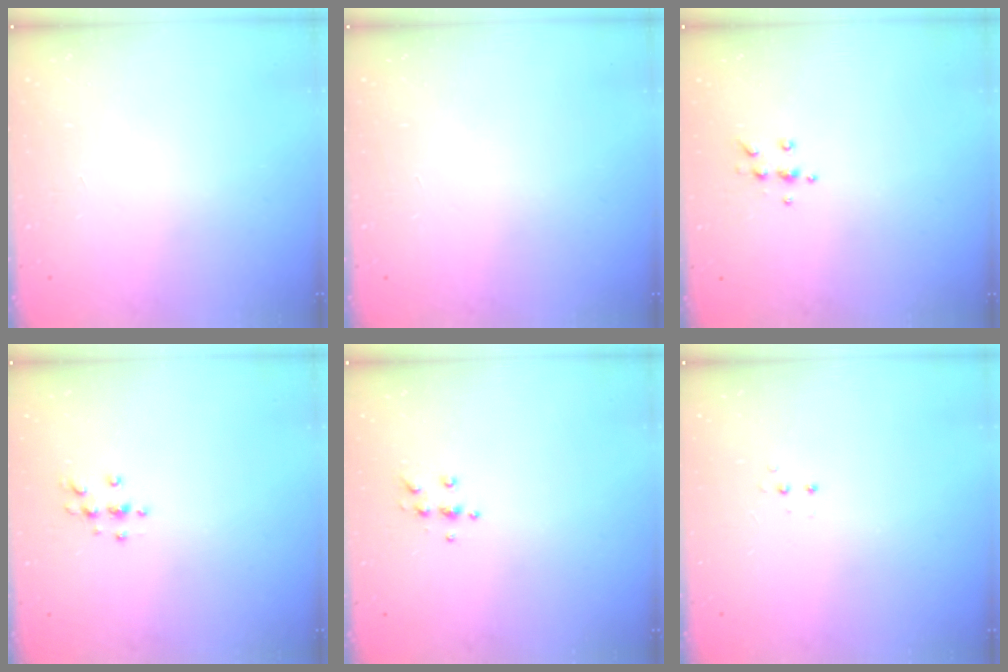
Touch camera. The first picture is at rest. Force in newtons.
{"total": 0.0}
{"total": 5.6, "press": 5.6, "slide": 0.7}
{"total": 3.3, "press": 3.3, "slide": 0.4}
{"total": 4.3, "press": 4.3, "slide": 0.6}
{"total": 3.4, "press": 3.3, "slide": 0.7}